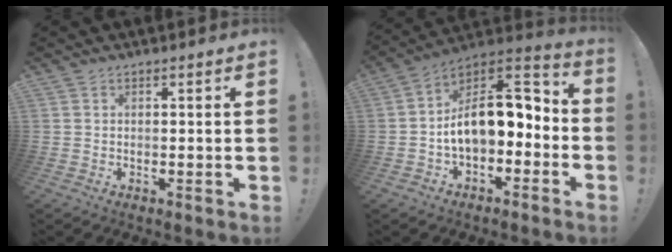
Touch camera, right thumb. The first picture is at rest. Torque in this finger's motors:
{"motor_torque": [1.27, 0.71, 0.21, -0.08, 0.19]}